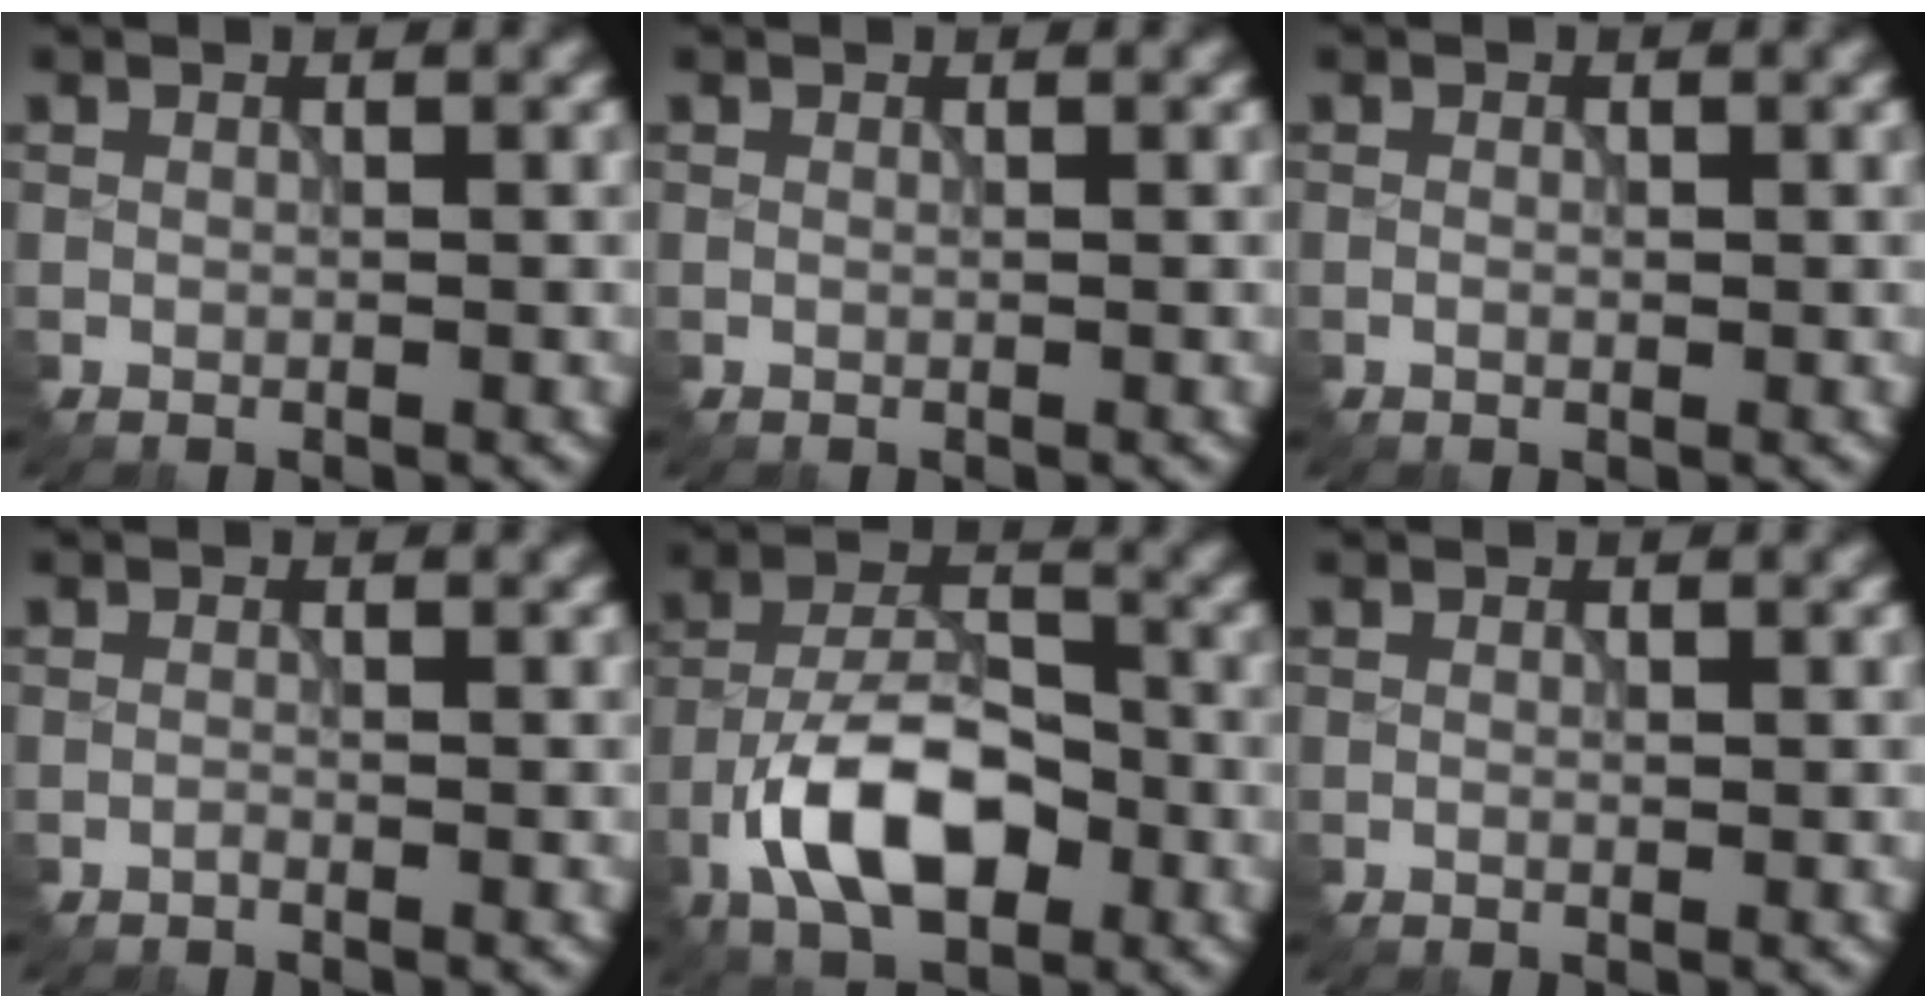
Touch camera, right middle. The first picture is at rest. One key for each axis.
{"total": 0.0}
{"total": 0.0}
{"total": 0.5, "fx": -0.4, "fy": -0.2, "fz": -0.2, "tx": -0.001, "ty": 0.005, "tz": -0.012}
{"total": 8.8, "fx": -4.1, "fy": 4.4, "fz": 6.5, "tx": -0.125, "ty": 0.013, "tz": -0.083}
{"total": 0.0}